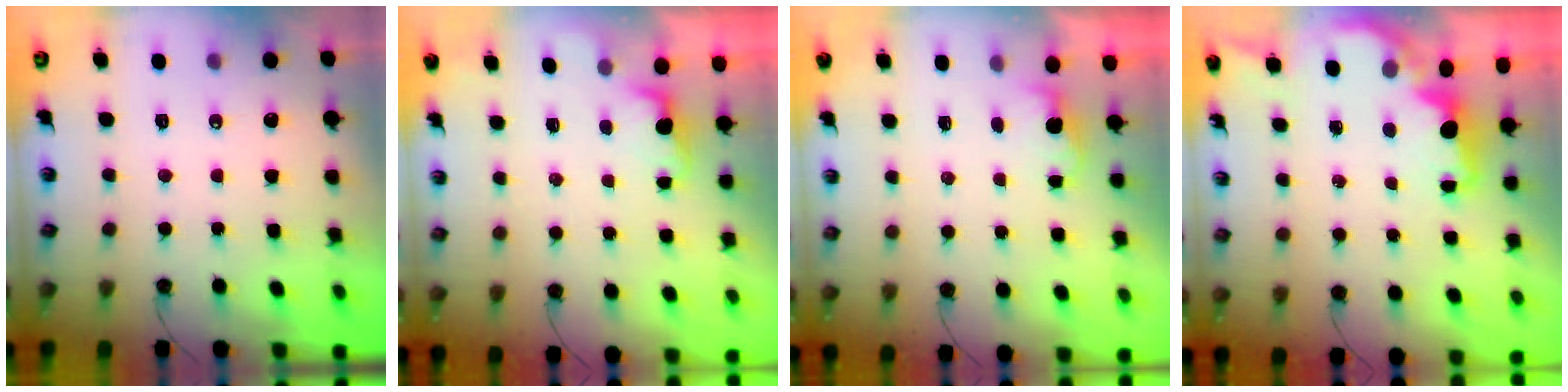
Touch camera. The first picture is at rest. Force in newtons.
{"total": 1.1, "press": 0.8, "slide": 0.7}
{"total": 1.1, "press": 0.8, "slide": 0.7}
{"total": 1.8, "press": 1.7, "slide": 0.6}